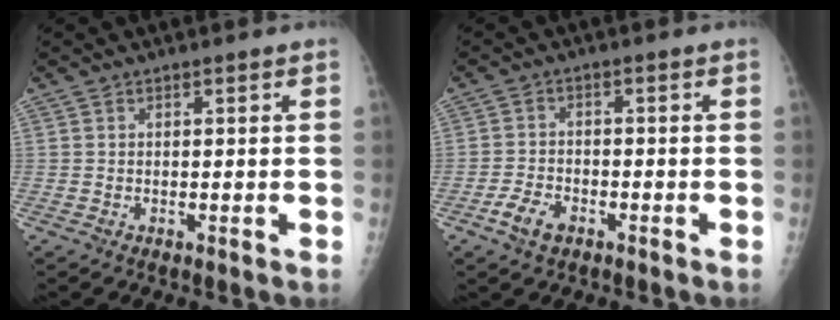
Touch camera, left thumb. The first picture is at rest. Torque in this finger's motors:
{"motor_torque": [-0.55, 0.56, -0.09, 0.04, 0.09]}